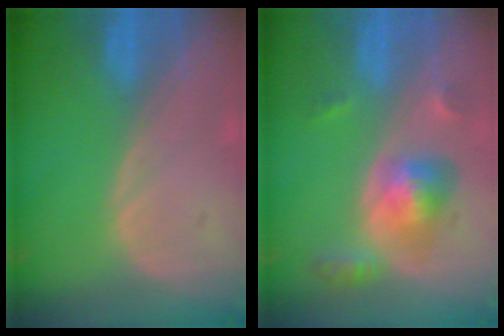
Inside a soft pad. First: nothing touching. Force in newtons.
{"total": 5.9, "press": 5.6, "slide": 1.8}